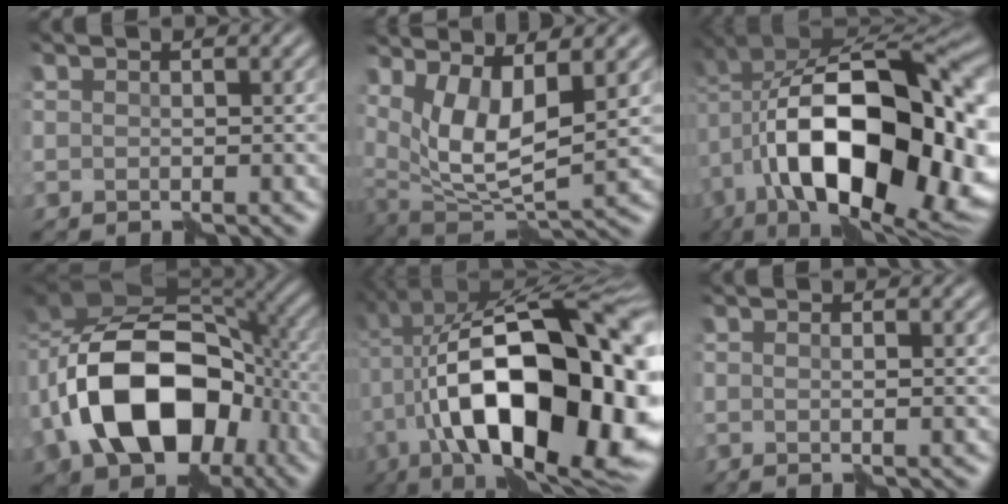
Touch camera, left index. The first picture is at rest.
{"total": 6.9, "force": [2.0, 2.2, 6.2], "torque": [-0.134, -0.008, 0.038]}
{"total": 18.1, "force": [-3.8, 8.7, 15.4], "torque": [-0.256, 0.008, -0.067]}
{"total": 15.1, "force": [-4.8, 9.7, 10.6], "torque": [-0.180, 0.008, -0.097]}
{"total": 20.4, "force": [-3.2, 9.3, 17.9], "torque": [-0.292, 0.015, -0.055]}
{"total": 0.9, "force": [0.0, -0.2, 0.9], "torque": [-0.011, -0.001, -0.004]}